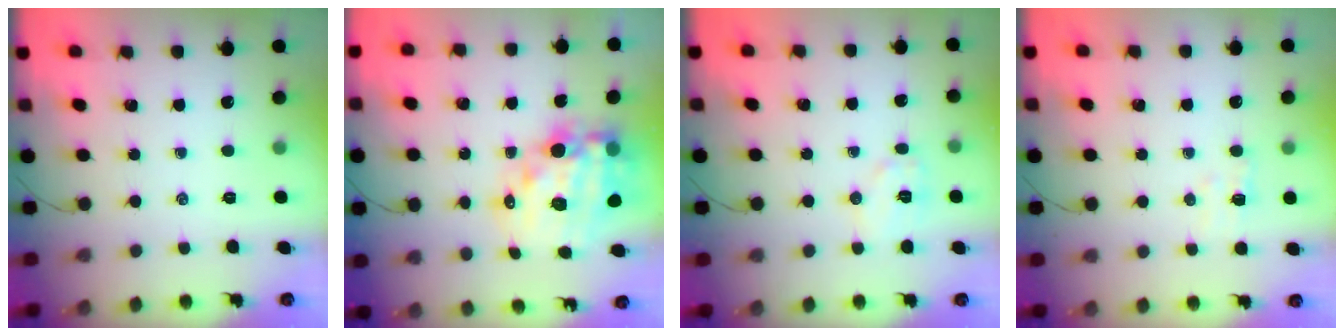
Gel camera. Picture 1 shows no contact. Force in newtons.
{"total": 18.3, "press": 17.8, "slide": 4.2}
{"total": 6.7, "press": 6.6, "slide": 0.9}
{"total": 3.6, "press": 3.5, "slide": 1.0}